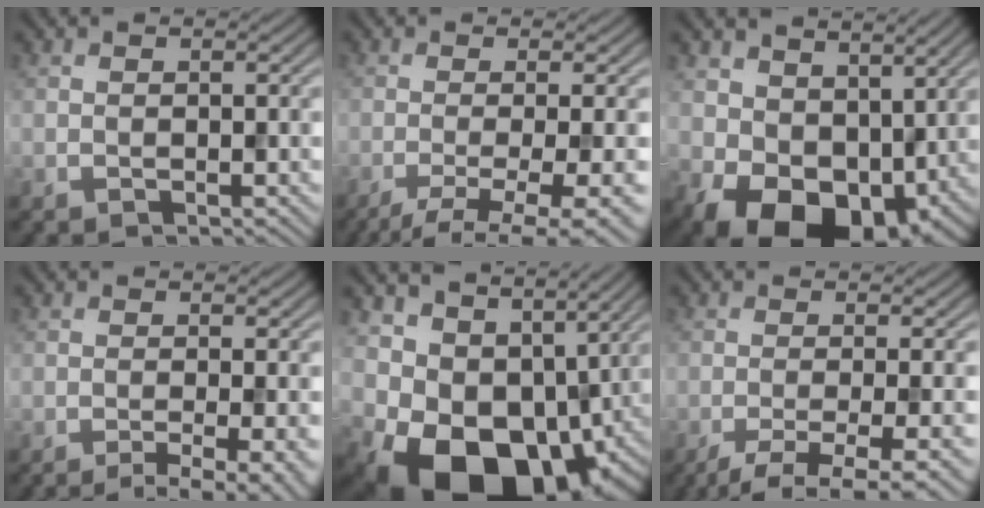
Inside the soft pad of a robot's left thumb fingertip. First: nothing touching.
{"total": 7.3, "force": [-3.2, 1.8, 6.4], "torque": [-0.092, -0.008, -0.047]}
{"total": 12.1, "force": [0.8, 8.9, 8.1], "torque": [-0.147, -0.038, 0.031]}
{"total": 5.9, "force": [-3.3, 1.2, 4.8], "torque": [-0.055, 0.001, -0.049]}
{"total": 15.2, "force": [-1.8, 11.0, 10.3], "torque": [-0.173, -0.038, -0.008]}
{"total": 6.4, "force": [-3.5, 1.4, 5.2], "torque": [-0.072, -0.004, -0.061]}